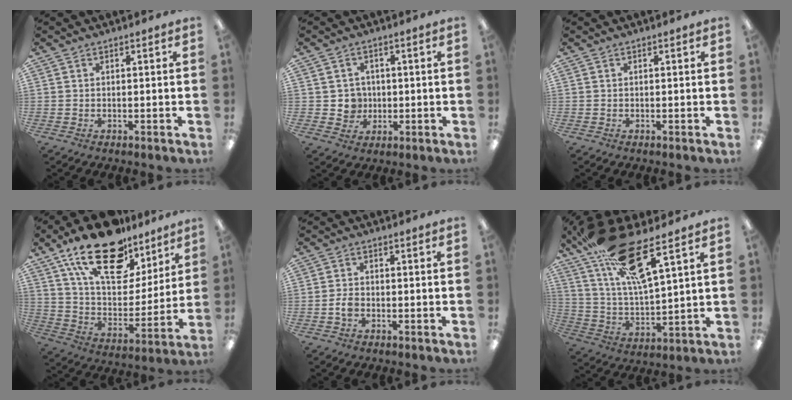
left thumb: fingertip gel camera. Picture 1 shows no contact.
{"total": 4.8, "force": [0.1, 4.7, 1.0], "torque": [-0.014, 0.006, 0.003]}
{"total": 0.0}
{"total": 23.0, "force": [15.2, 11.4, 12.9], "torque": [-0.217, -0.085, 0.270]}
{"total": 2.6, "force": [-0.9, 1.6, 1.8], "torque": [-0.031, 0.005, -0.015]}
{"total": 21.8, "force": [13.8, 6.3, 15.7], "torque": [-0.285, -0.064, 0.232]}